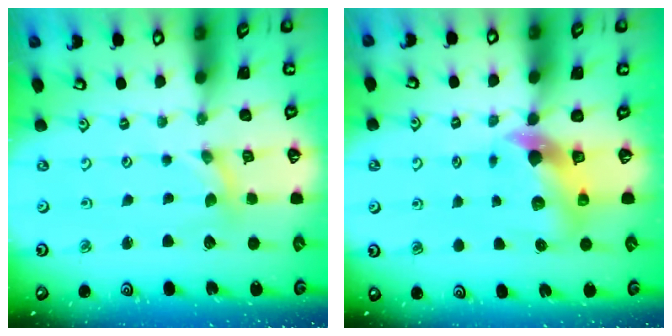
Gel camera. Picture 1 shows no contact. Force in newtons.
{"total": 6.5, "press": 6.5, "slide": 0.6}